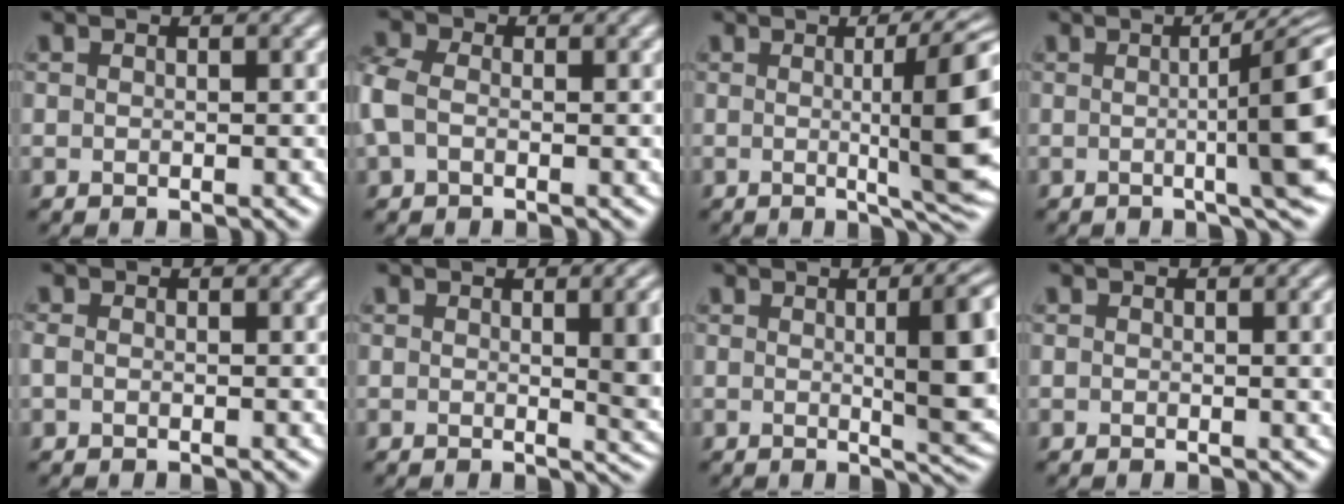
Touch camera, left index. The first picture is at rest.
{"total": 3.1, "force": [-0.3, 2.2, 2.1], "torque": [-0.062, 0.006, -0.019]}
{"total": 10.0, "force": [0.3, 2.1, 9.7], "torque": [-0.105, 0.004, 0.007]}
{"total": 8.5, "force": [-0.2, 1.8, 8.3], "torque": [-0.090, 0.005, -0.001]}
{"total": 0.7, "force": [-0.2, 0.5, 0.5], "torque": [-0.015, -0.001, -0.007]}
{"total": 5.4, "force": [0.6, 1.7, 5.1], "torque": [-0.046, -0.002, 0.011]}
{"total": 9.0, "force": [0.8, 2.5, 8.6], "torque": [-0.082, 0.006, 0.012]}
{"total": 2.0, "force": [0.1, 0.6, 1.9], "torque": [-0.023, -0.003, -0.001]}